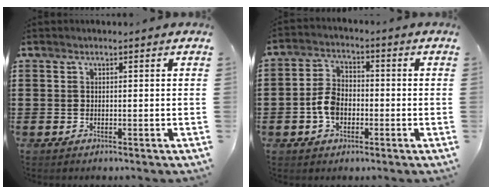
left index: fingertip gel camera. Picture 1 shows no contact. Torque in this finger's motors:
{"motor_torque": [1.24, 0.52, 0.46, 0.05]}